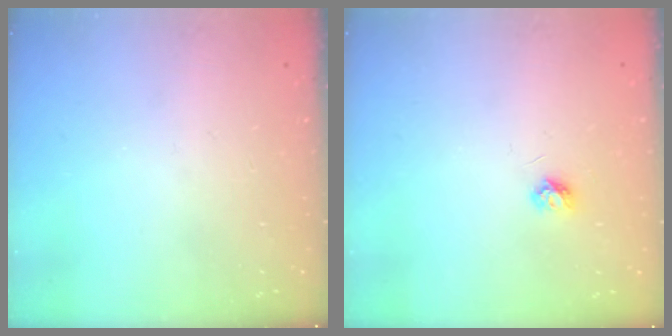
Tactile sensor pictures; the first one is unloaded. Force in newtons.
{"total": 3.9, "press": 3.8, "slide": 0.5}